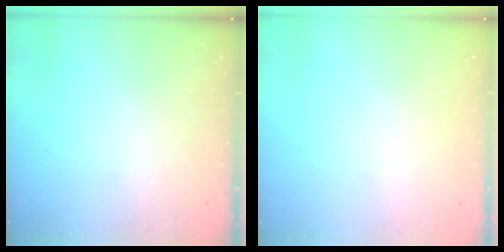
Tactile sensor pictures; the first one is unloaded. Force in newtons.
{"total": 0.0}